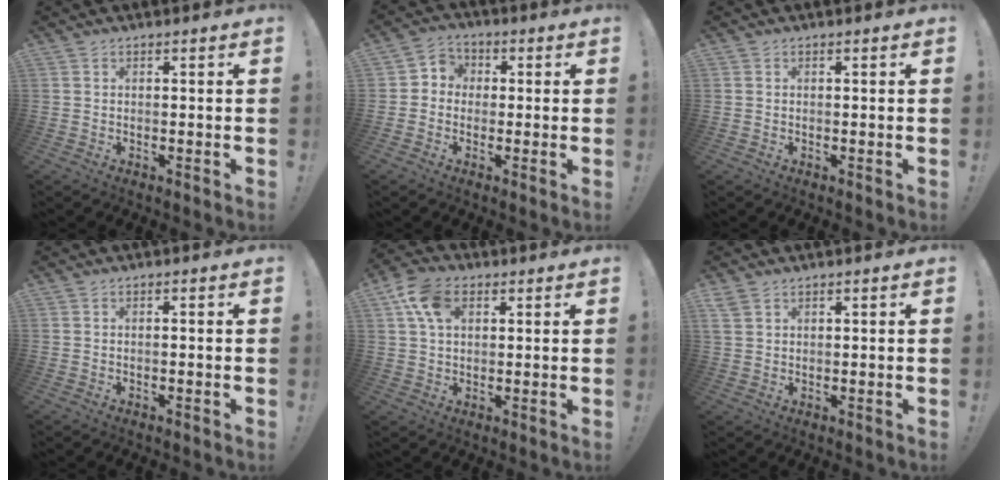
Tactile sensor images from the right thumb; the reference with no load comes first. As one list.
[{"total": 4.9, "force": [-1.4, 4.4, 1.6], "torque": [-0.027, 0.024, -0.022]}, {"total": 0.0}, {"total": 0.7, "force": [-0.6, -0.2, 0.4], "torque": [-0.011, 0.000, -0.010]}, {"total": 10.4, "force": [3.9, 6.8, 6.9], "torque": [-0.119, 0.000, 0.075]}, {"total": 3.3, "force": [2.2, 1.9, 1.5], "torque": [-0.031, -0.001, 0.045]}]